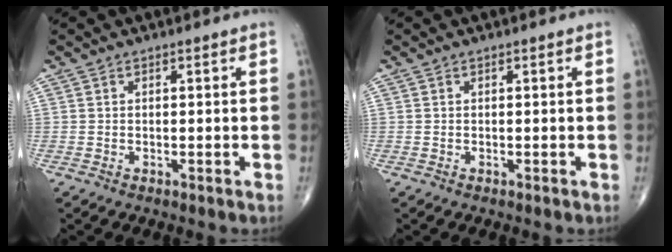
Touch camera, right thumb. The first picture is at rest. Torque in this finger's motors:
{"motor_torque": [-0.06, 0.06, 0.00, 0.00, 0.00]}